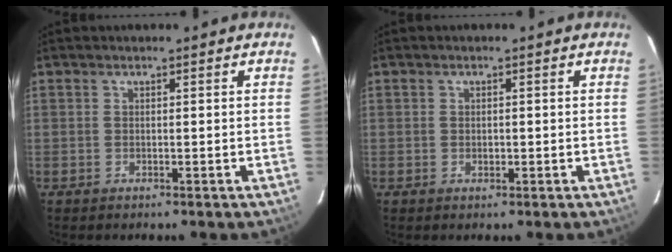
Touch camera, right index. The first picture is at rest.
{"total": 0.8, "force": [-0.1, 0.6, 0.5], "torque": [-0.009, 0.001, -0.001]}